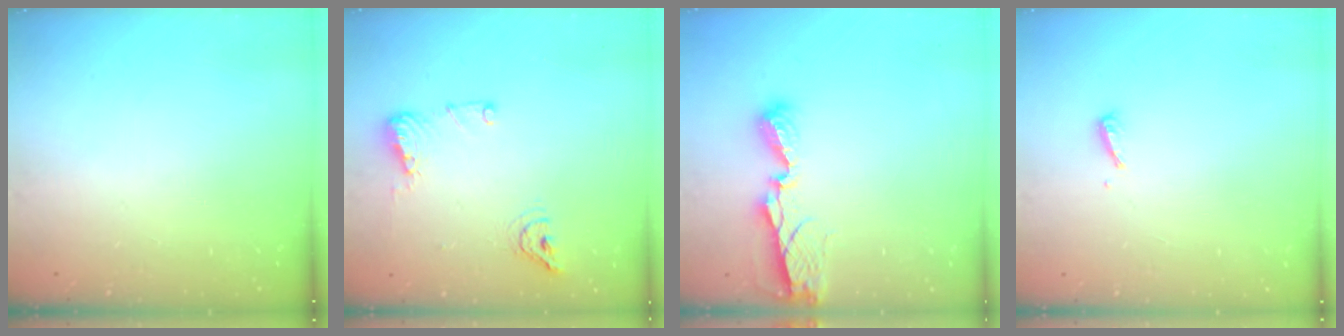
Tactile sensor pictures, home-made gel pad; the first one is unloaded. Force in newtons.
{"total": 8.9, "press": 8.7, "slide": 1.7}
{"total": 7.1, "press": 7.1, "slide": 0.2}
{"total": 7.1, "press": 7.0, "slide": 0.8}